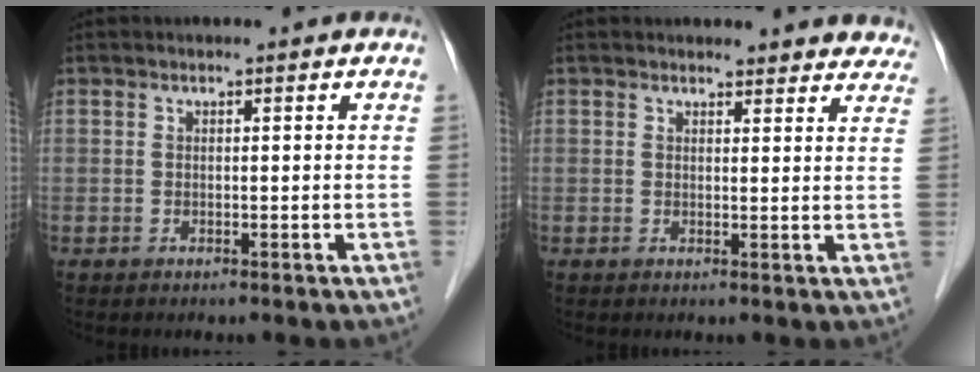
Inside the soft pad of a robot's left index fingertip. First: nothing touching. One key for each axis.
{"total": 9.2, "fx": 8.7, "fy": 2.7, "fz": 1.0, "tx": 0.032, "ty": -0.006, "tz": 0.066}